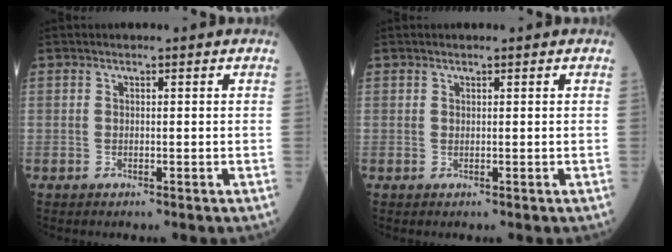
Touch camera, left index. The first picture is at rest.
{"total": 0.0}